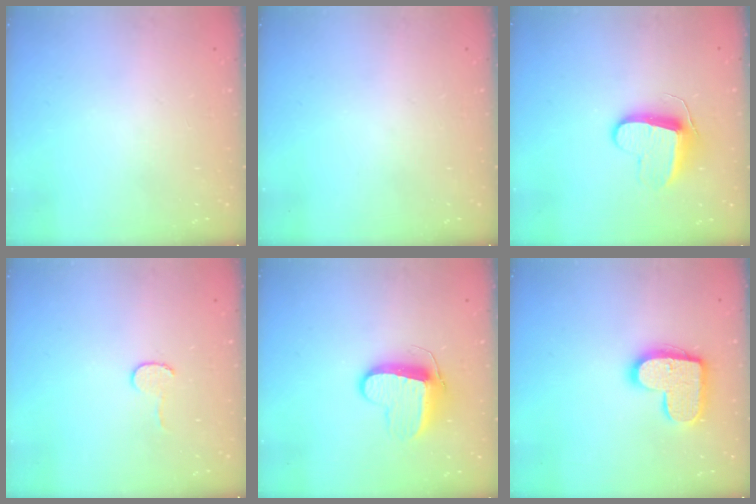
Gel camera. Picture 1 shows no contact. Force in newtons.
{"total": 0.0}
{"total": 9.8, "press": 9.8, "slide": 0.2}
{"total": 4.1, "press": 4.1, "slide": 0.4}
{"total": 10.0, "press": 10.0, "slide": 0.5}
{"total": 15.5, "press": 15.5, "slide": 0.8}